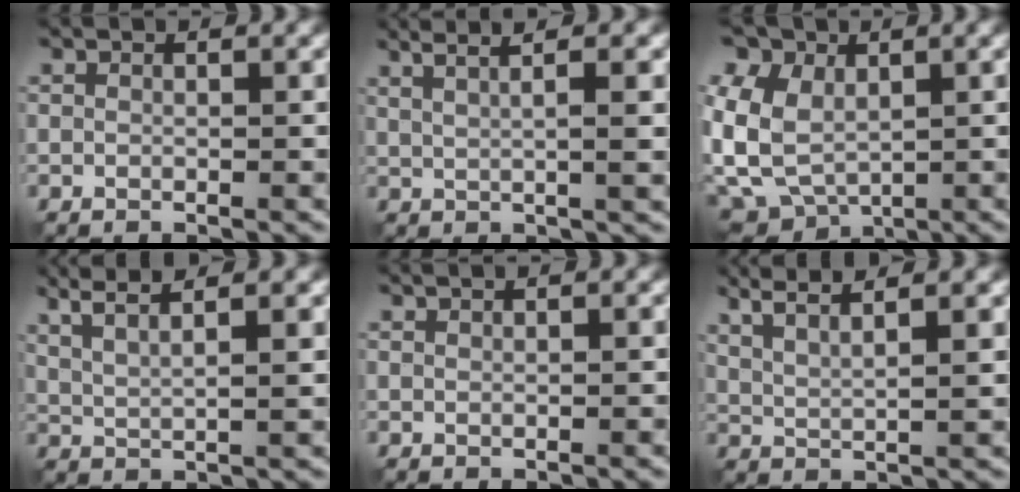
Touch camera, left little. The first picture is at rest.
{"total": 5.7, "force": [3.0, 1.6, 4.6], "torque": [-0.063, 0.020, 0.028]}
{"total": 8.6, "force": [1.6, 6.4, 5.5], "torque": [-0.129, 0.000, 0.030]}
{"total": 5.2, "force": [3.2, 1.1, 3.9], "torque": [-0.076, 0.015, 0.046]}
{"total": 0.7, "force": [0.6, 0.1, 0.4], "torque": [-0.003, 0.001, 0.005]}
{"total": 5.7, "force": [3.9, 1.3, 3.8], "torque": [-0.068, 0.020, 0.050]}